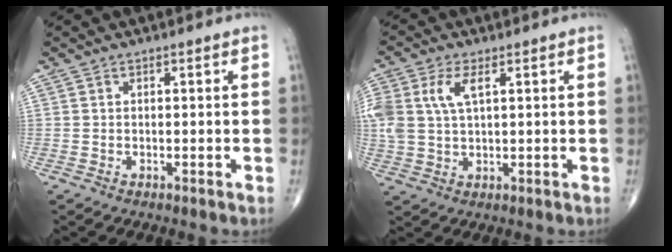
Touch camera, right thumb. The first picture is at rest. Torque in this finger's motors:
{"motor_torque": [-0.11, 0.16, 0.93, 0.02, 0.10]}